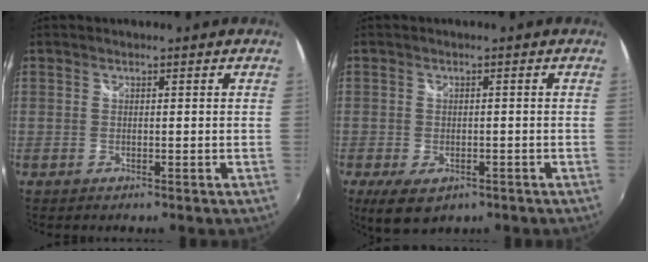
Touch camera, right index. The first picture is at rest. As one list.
[{"total": 6.3, "force": [-3.3, 3.6, 3.9], "torque": [-0.087, -0.024, -0.053]}]